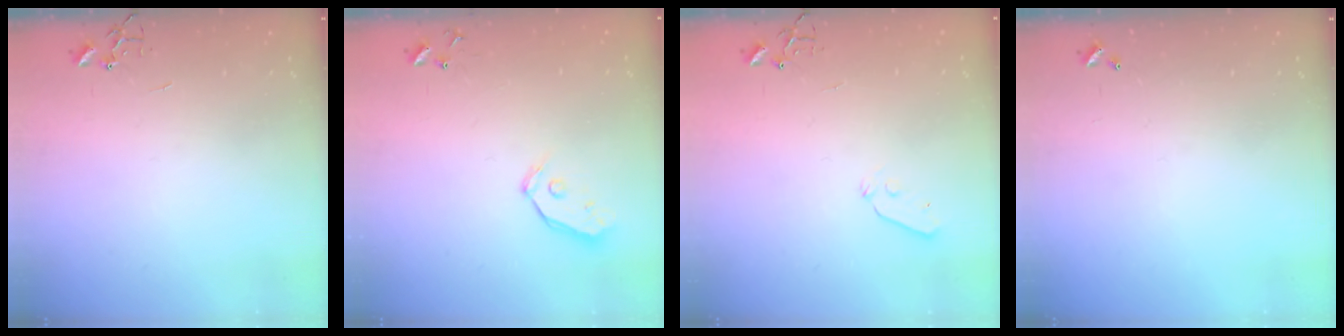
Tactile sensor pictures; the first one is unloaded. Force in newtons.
{"total": 4.8, "press": 4.8, "slide": 0.5}
{"total": 4.0, "press": 4.0, "slide": 0.5}
{"total": 0.0}